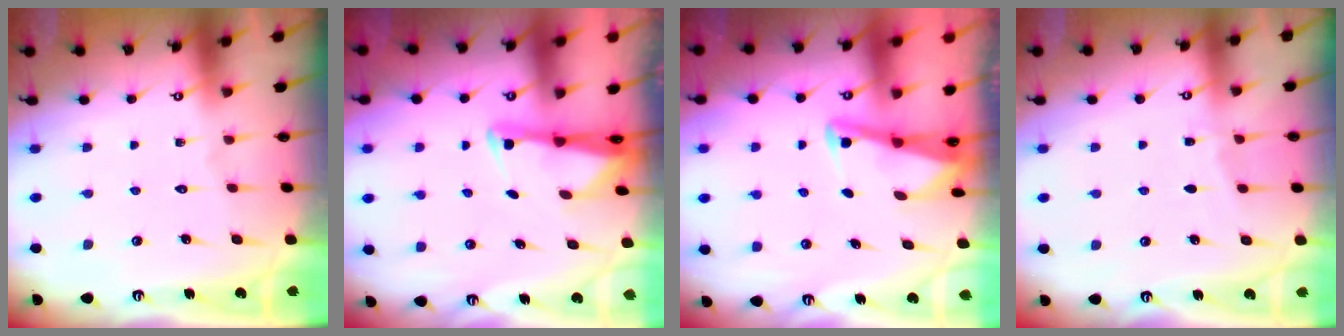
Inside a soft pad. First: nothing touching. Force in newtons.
{"total": 2.6, "press": 2.6, "slide": 0.5}
{"total": 2.9, "press": 2.8, "slide": 0.4}
{"total": 3.1, "press": 3.1, "slide": 0.4}